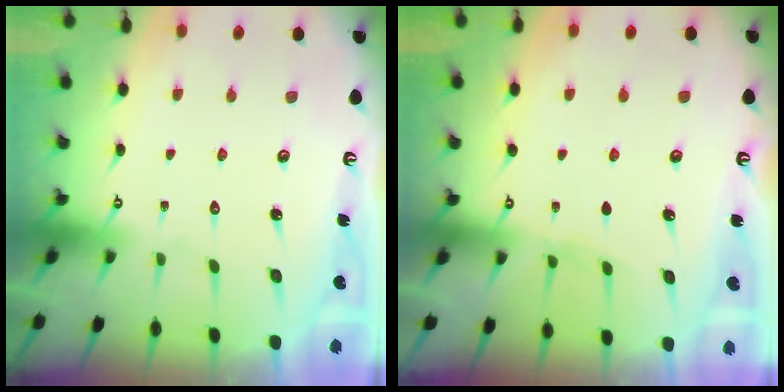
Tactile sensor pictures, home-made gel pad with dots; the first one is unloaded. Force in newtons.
{"total": 2.4, "press": 2.4, "slide": 0.3}